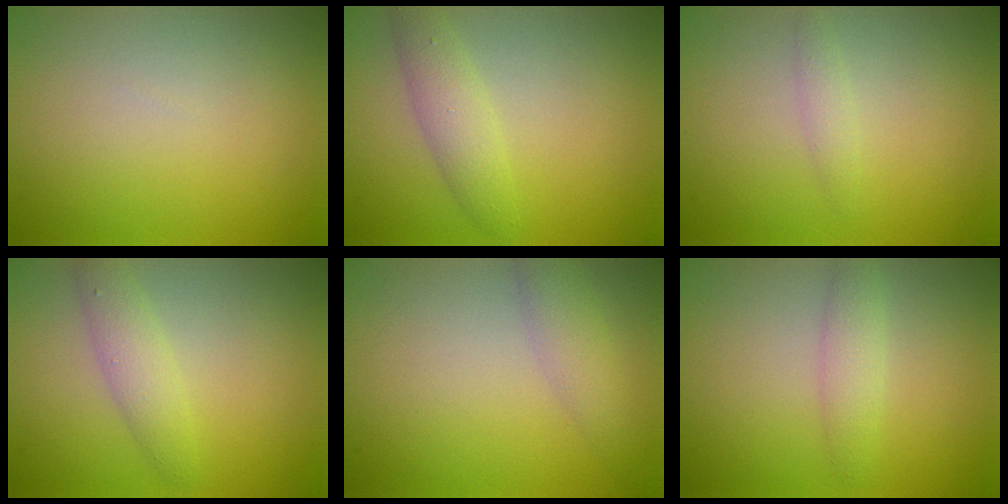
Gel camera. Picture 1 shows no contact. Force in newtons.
{"total": 2.7, "press": 2.7, "slide": 0.2}
{"total": 1.0, "press": 1.0, "slide": 0.1}
{"total": 2.4, "press": 2.4, "slide": 0.1}
{"total": 2.5, "press": 2.5, "slide": 0.1}
{"total": 1.8, "press": 1.8, "slide": 0.0}